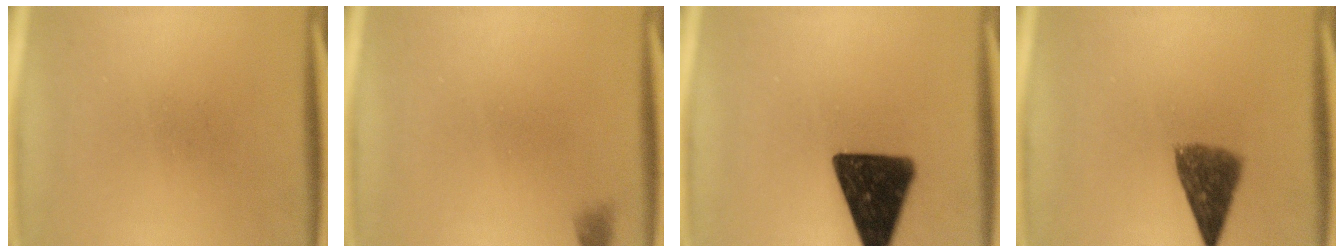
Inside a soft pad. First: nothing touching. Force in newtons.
{"total": 1.1}
{"total": 16.3}
{"total": 7.2}